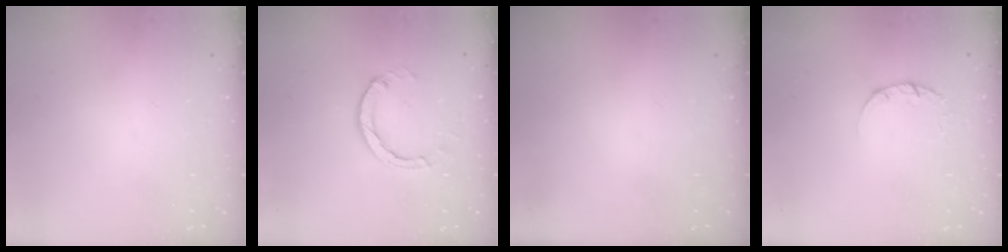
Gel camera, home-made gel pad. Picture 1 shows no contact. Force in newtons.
{"total": 3.5, "press": 3.5, "slide": 0.4}
{"total": 0.0}
{"total": 2.4, "press": 2.3, "slide": 0.3}